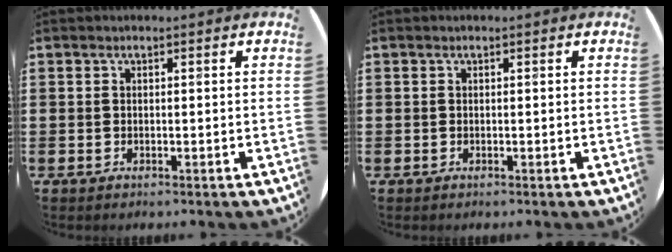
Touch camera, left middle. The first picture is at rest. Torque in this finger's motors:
{"motor_torque": [-0.08, -0.01, 0.01, 0.00]}